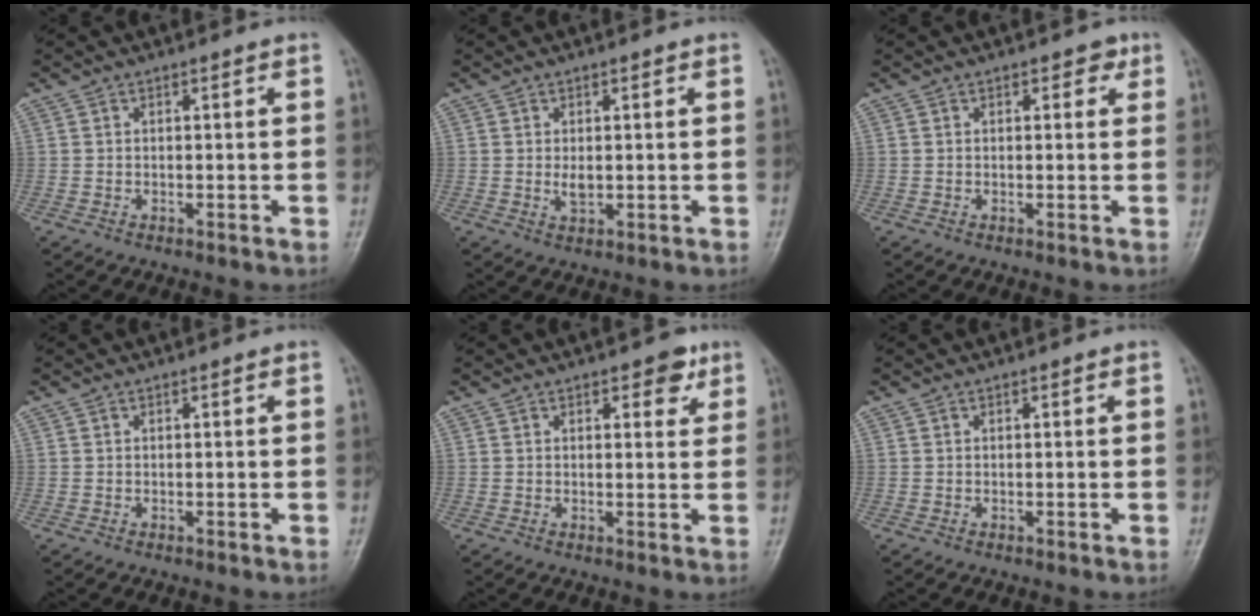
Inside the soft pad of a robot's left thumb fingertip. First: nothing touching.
{"total": 2.5, "force": [0.2, 1.6, 2.0], "torque": [-0.025, -0.006, 0.005]}
{"total": 2.1, "force": [1.0, 1.4, 1.2], "torque": [0.005, -0.001, 0.009]}
{"total": 0.0}
{"total": 4.2, "force": [2.3, 2.3, 2.6], "torque": [-0.009, -0.008, 0.025]}
{"total": 0.0}